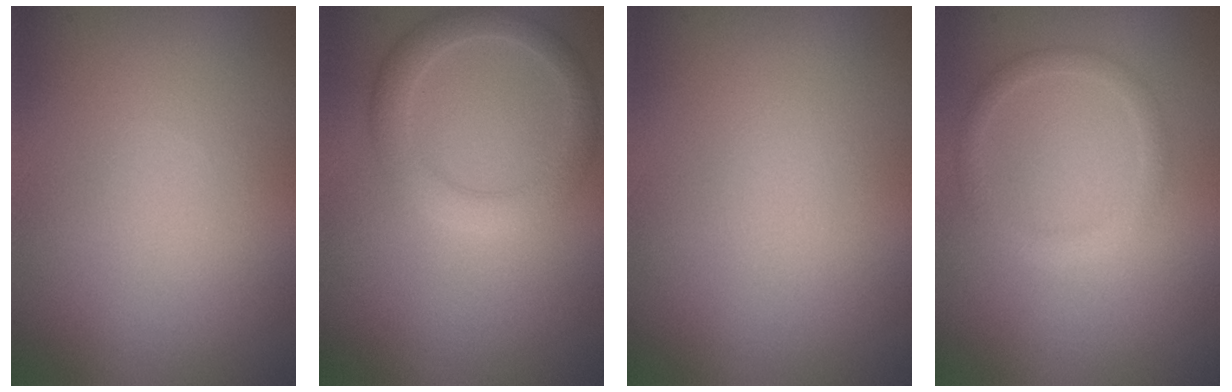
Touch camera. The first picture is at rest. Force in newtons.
{"total": 2.9, "press": 2.9, "slide": 0.2}
{"total": 0.0}
{"total": 1.6, "press": 1.6, "slide": 0.1}